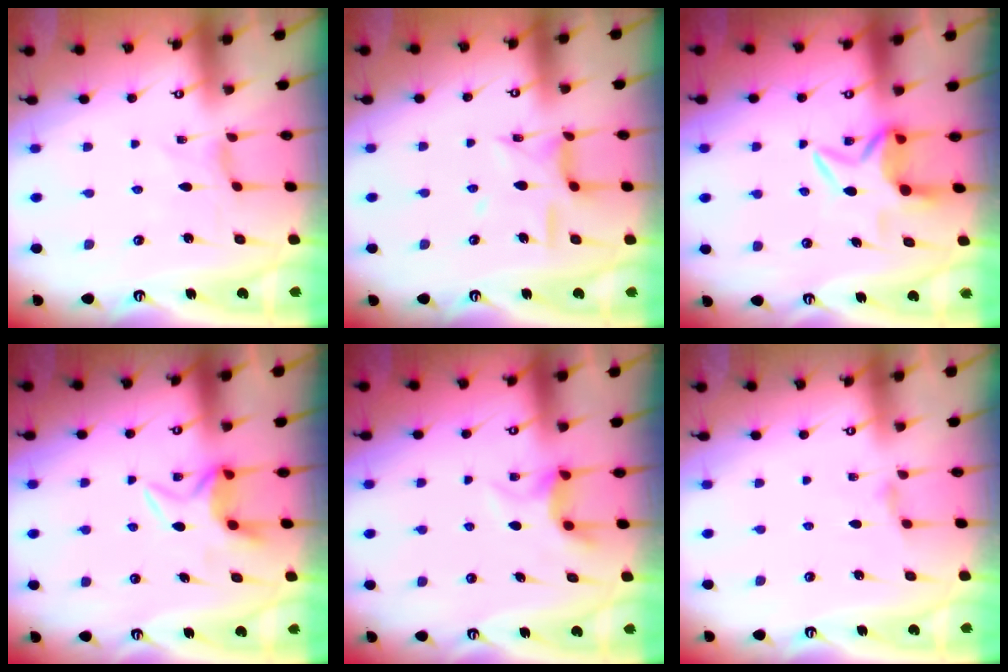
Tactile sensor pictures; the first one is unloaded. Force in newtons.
{"total": 10.9, "press": 10.8, "slide": 0.9}
{"total": 6.5, "press": 6.4, "slide": 1.0}
{"total": 6.2, "press": 6.1, "slide": 0.7}
{"total": 5.1, "press": 5.0, "slide": 0.4}
{"total": 2.9, "press": 2.8, "slide": 0.5}